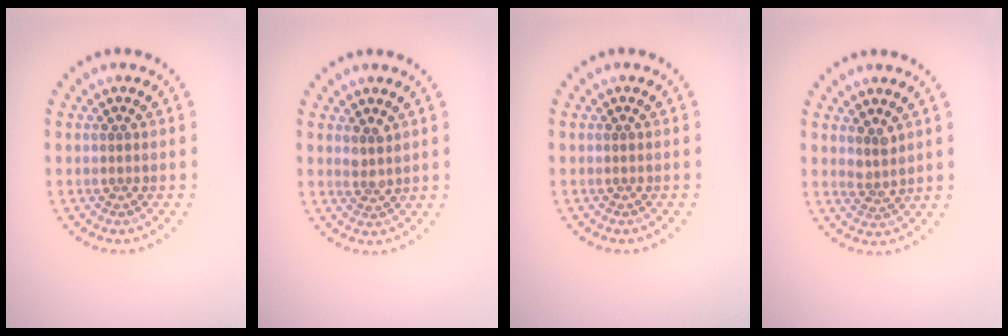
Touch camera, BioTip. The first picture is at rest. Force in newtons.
{"total": 1.5, "press": 1.2, "slide": 0.9}
{"total": 0.0}
{"total": 1.8, "press": 1.4, "slide": 1.2}